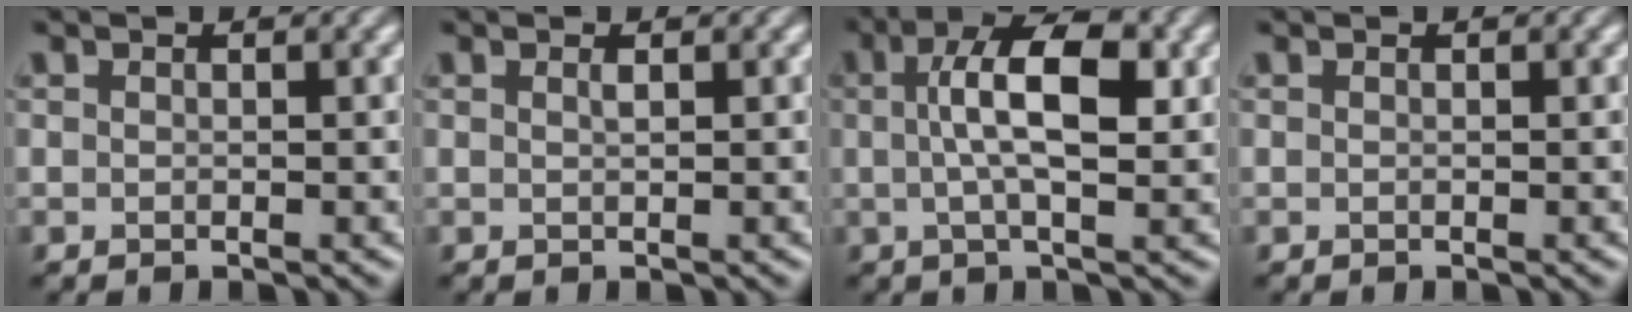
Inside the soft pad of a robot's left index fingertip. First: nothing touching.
{"total": 0.5, "force": [0.3, 0.1, 0.4], "torque": [-0.006, 0.001, 0.004]}
{"total": 6.4, "force": [1.0, 2.1, 5.9], "torque": [-0.098, 0.010, 0.012]}
{"total": 0.0}